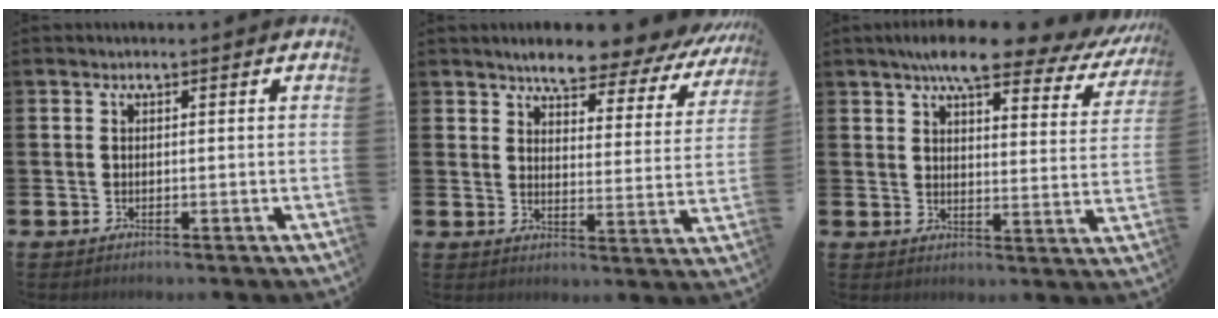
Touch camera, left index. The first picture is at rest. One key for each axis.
{"total": 6.2, "fx": 5.9, "fy": 1.2, "fz": 1.6, "tx": -0.045, "ty": -0.046, "tz": 0.098}
{"total": 8.3, "fx": 7.1, "fy": 1.7, "fz": 3.8, "tx": -0.077, "ty": -0.038, "tz": 0.122}